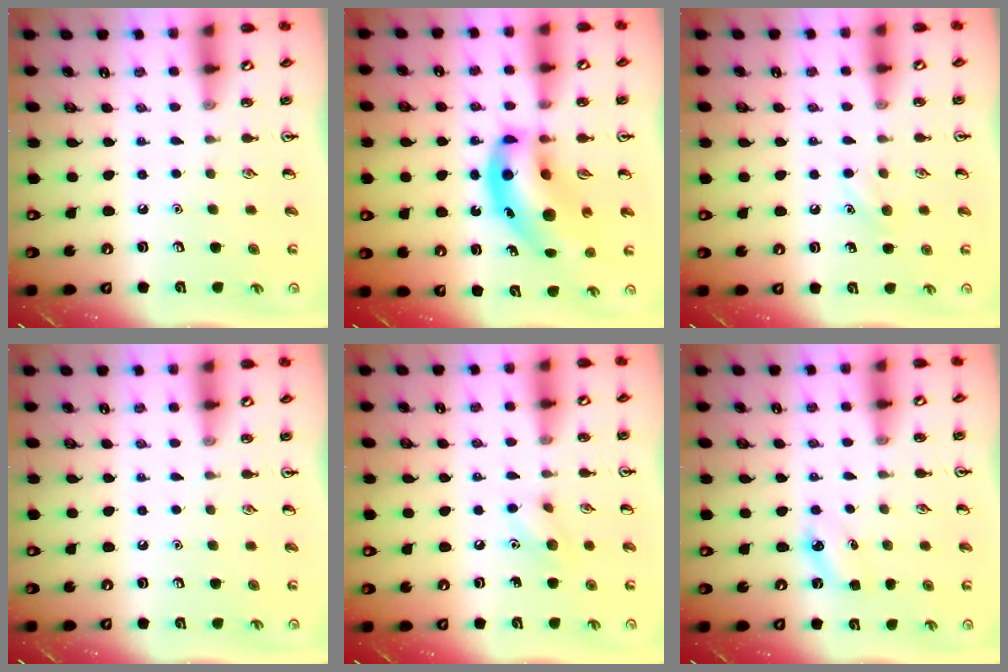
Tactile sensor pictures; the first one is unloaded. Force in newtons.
{"total": 15.6, "press": 15.0, "slide": 4.3}
{"total": 5.4, "press": 5.1, "slide": 1.6}
{"total": 0.0}
{"total": 6.3, "press": 6.2, "slide": 0.9}
{"total": 4.6, "press": 4.4, "slide": 1.4}